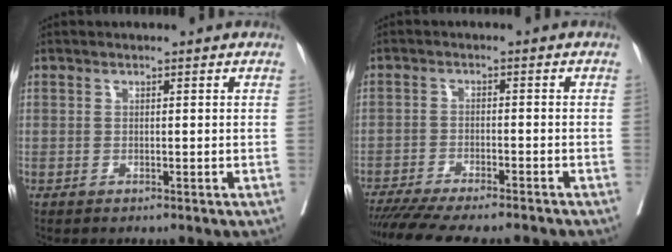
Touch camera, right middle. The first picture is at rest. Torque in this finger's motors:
{"motor_torque": [1.10, -1.04, 0.22, 0.13]}